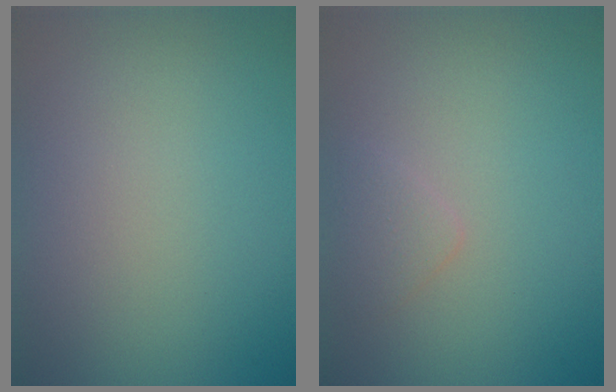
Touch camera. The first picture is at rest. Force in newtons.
{"total": 1.1, "press": 1.1, "slide": 0.0}